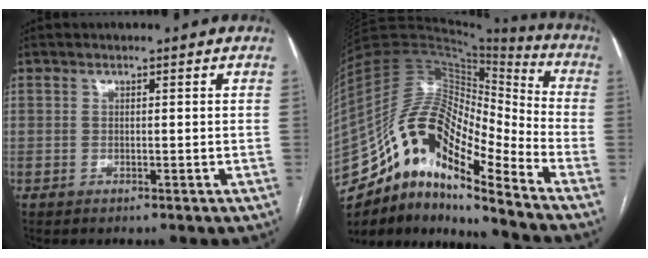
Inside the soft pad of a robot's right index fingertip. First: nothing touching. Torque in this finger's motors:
{"motor_torque": [1.06, -1.08, 1.03, 0.21]}